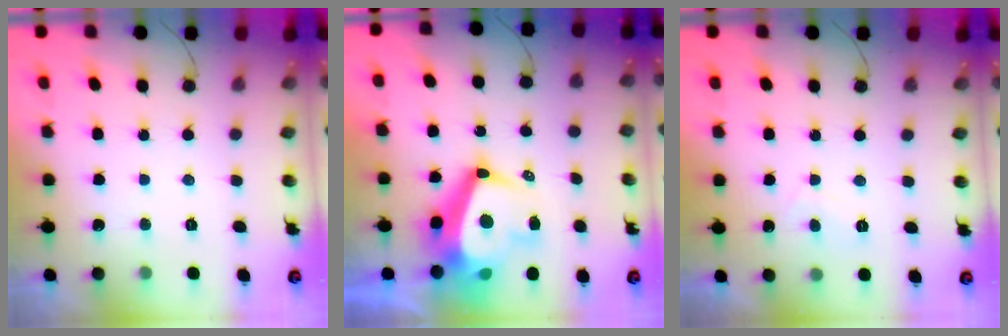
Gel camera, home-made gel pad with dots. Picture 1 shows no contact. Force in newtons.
{"total": 14.6, "press": 14.2, "slide": 3.5}
{"total": 1.7, "press": 1.6, "slide": 0.6}